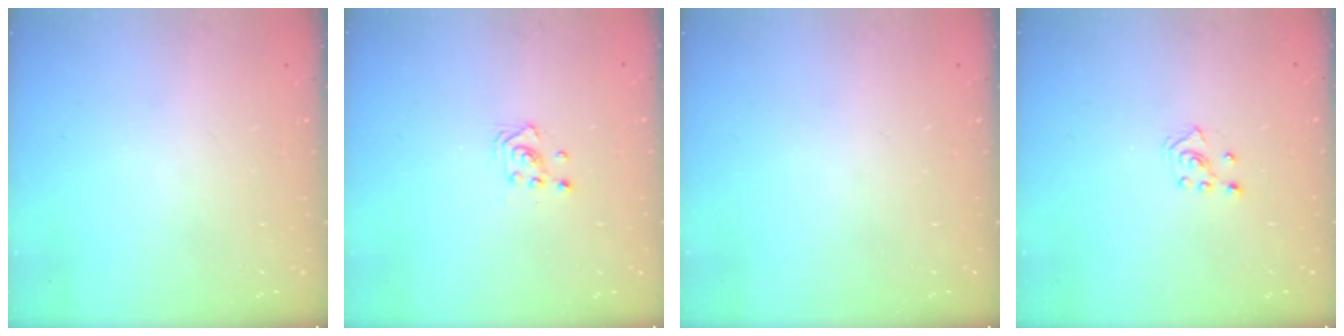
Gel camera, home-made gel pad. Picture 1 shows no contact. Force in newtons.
{"total": 2.9, "press": 2.8, "slide": 0.3}
{"total": 0.0}
{"total": 2.8, "press": 2.7, "slide": 0.5}